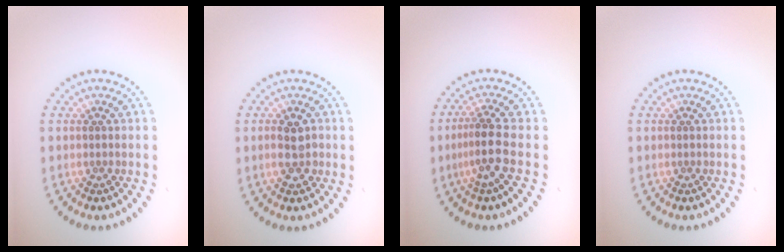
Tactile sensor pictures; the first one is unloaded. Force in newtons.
{"total": 2.4, "press": 2.4, "slide": 0.2}
{"total": 3.0, "press": 2.3, "slide": 1.9}
{"total": 0.0}